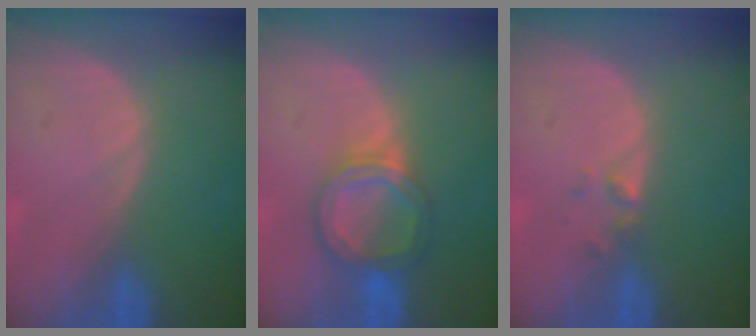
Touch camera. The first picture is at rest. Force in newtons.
{"total": 6.1, "press": 5.5, "slide": 2.7}
{"total": 1.4, "press": 1.2, "slide": 0.7}